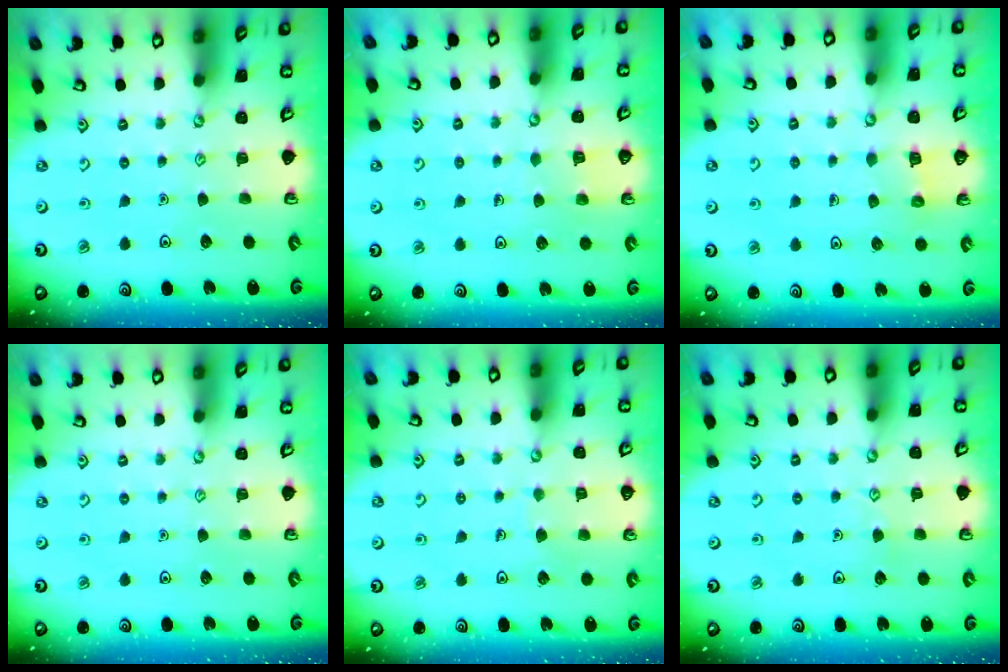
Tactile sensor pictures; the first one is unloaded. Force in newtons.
{"total": 2.2, "press": 2.2, "slide": 0.0}
{"total": 4.4, "press": 4.4, "slide": 0.3}
{"total": 0.0}
{"total": 3.4, "press": 3.4, "slide": 0.2}
{"total": 3.5, "press": 3.5, "slide": 0.4}